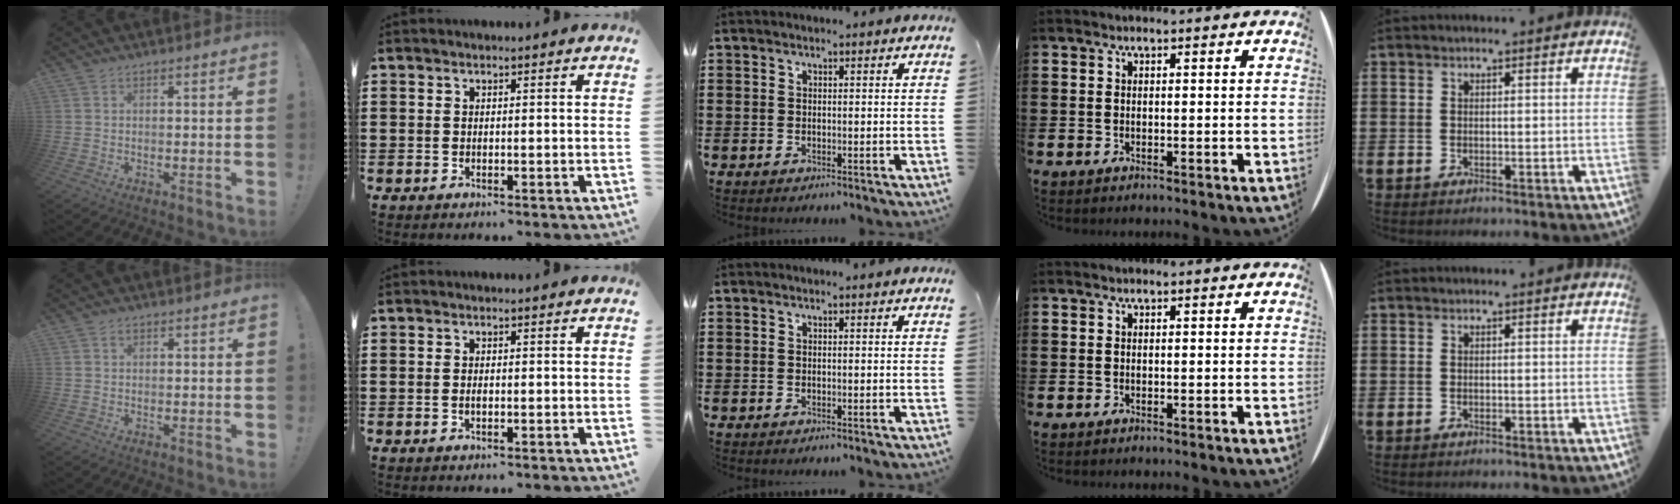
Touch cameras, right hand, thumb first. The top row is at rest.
{"thumb": {"total": 0.9, "force": [0.5, 0.6, 0.4], "torque": [-0.007, 0.002, 0.008]}, "index": {"total": 0.8, "force": [-0.1, 0.4, 0.7], "torque": [-0.014, -0.001, -0.002]}}